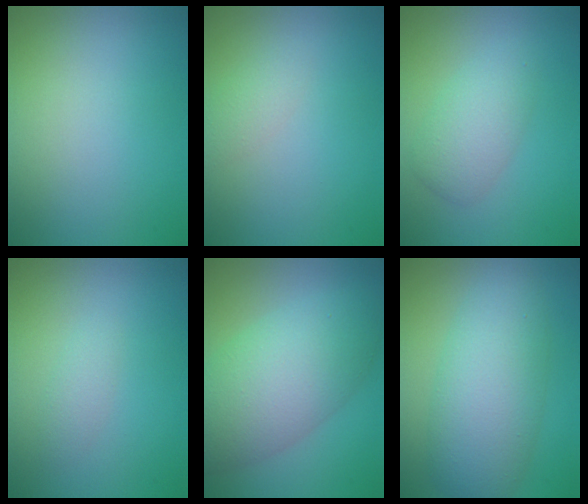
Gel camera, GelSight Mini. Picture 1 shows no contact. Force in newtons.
{"total": 1.1, "press": 1.1, "slide": 0.1}
{"total": 3.0, "press": 3.0, "slide": 0.0}
{"total": 1.1, "press": 1.1, "slide": 0.0}
{"total": 7.9, "press": 7.9, "slide": 0.2}
{"total": 6.9, "press": 6.9, "slide": 0.1}